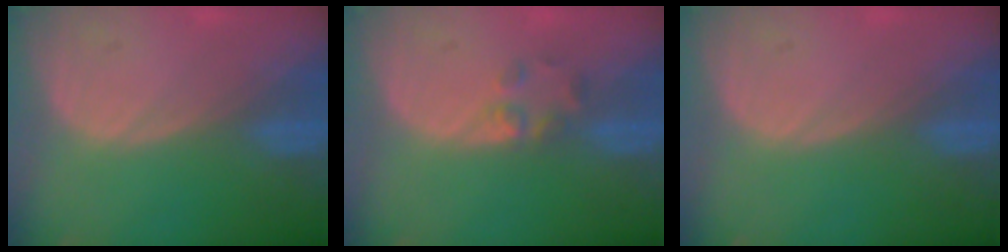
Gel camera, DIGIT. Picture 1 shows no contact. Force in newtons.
{"total": 2.3, "press": 2.2, "slide": 0.8}
{"total": 0.0}